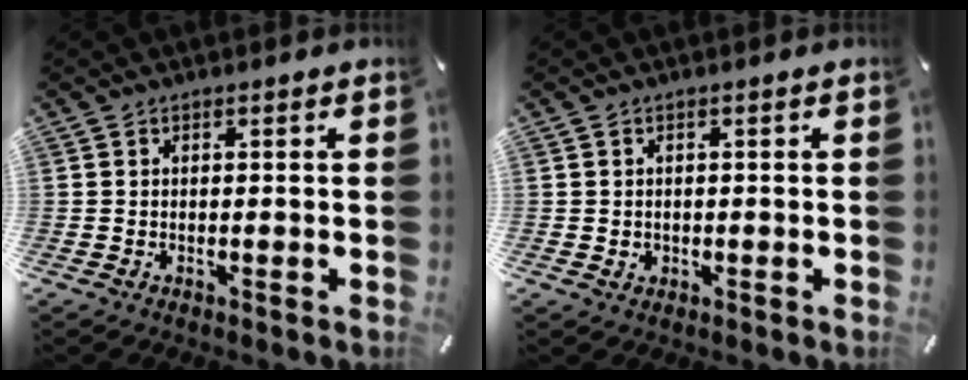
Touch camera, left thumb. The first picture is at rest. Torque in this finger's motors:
{"motor_torque": [0.02, -0.04, 0.00, -0.30, 0.00]}